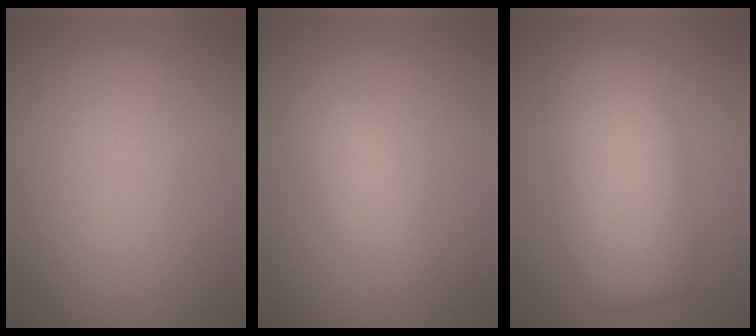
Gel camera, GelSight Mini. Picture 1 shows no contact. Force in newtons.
{"total": 2.3, "press": 2.3, "slide": 0.1}
{"total": 7.0, "press": 7.0, "slide": 0.2}